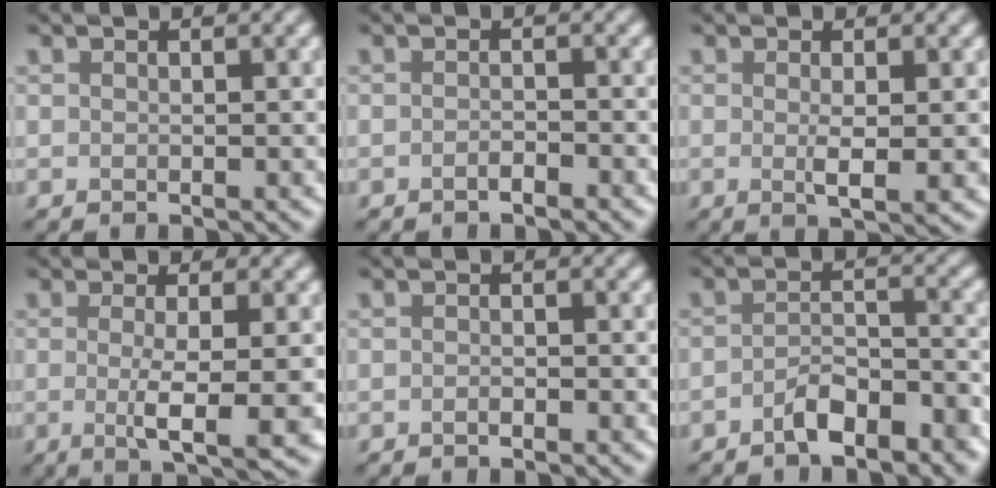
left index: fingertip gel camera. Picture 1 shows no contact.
{"total": 1.0, "force": [-0.8, 0.3, 0.6], "torque": [-0.010, 0.002, -0.013]}
{"total": 2.7, "force": [-0.1, 0.5, 2.7], "torque": [-0.045, -0.004, -0.001]}
{"total": 5.0, "force": [-0.7, 1.0, 4.9], "torque": [-0.081, -0.008, -0.010]}
{"total": 0.6, "force": [-0.4, 0.1, 0.4], "torque": [-0.005, 0.001, -0.007]}
{"total": 4.4, "force": [-2.9, 1.8, 2.9], "torque": [-0.044, 0.006, -0.050]}